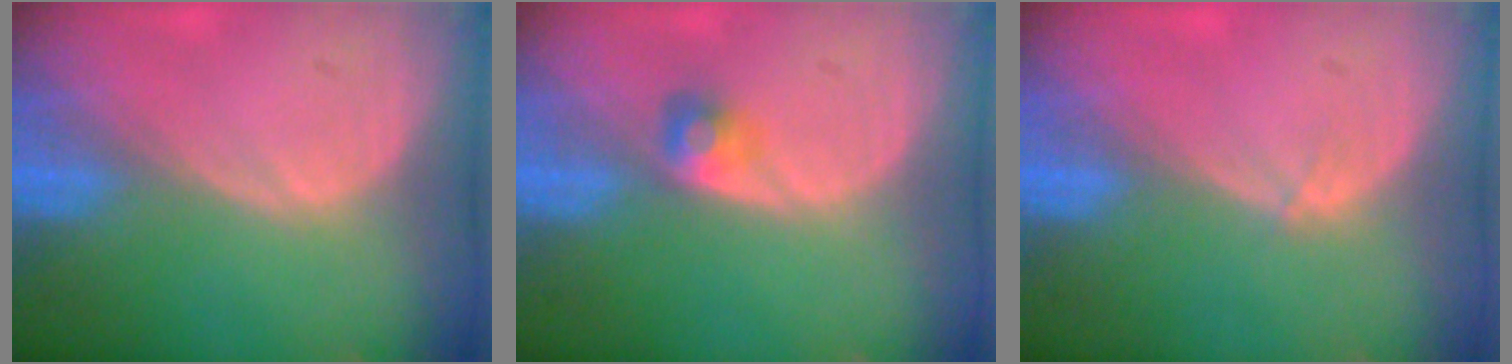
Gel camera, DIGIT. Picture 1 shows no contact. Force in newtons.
{"total": 2.5, "press": 2.3, "slide": 0.9}
{"total": 0.6, "press": 0.4, "slide": 0.3}